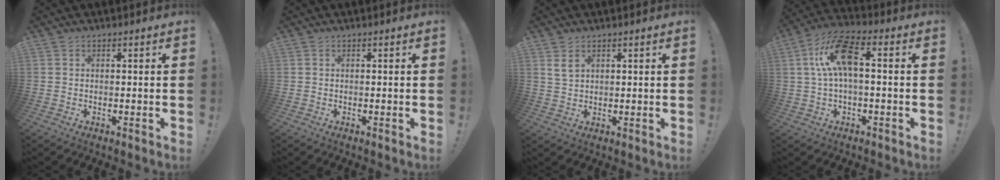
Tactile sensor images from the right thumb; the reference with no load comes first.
{"total": 0.0}
{"total": 3.4, "force": [2.0, 2.2, 1.6], "torque": [-0.020, -0.008, 0.038]}
{"total": 13.1, "force": [1.3, 5.7, 11.7], "torque": [-0.227, 0.020, 0.024]}